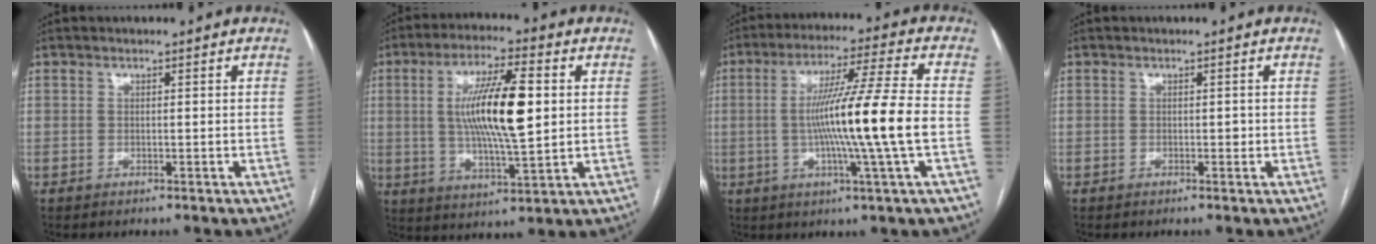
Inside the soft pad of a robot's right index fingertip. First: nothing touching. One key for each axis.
{"total": 13.9, "fx": 1.8, "fy": 2.4, "fz": 13.6, "tx": -0.247, "ty": 0.006, "tz": 0.030}
{"total": 14.7, "fx": -1.6, "fy": -1.9, "fz": 14.5, "tx": -0.250, "ty": -0.005, "tz": -0.033}
{"total": 0.7, "fx": -0.1, "fy": 0.5, "fz": 0.6, "tx": -0.005, "ty": 0.001, "tz": -0.002}